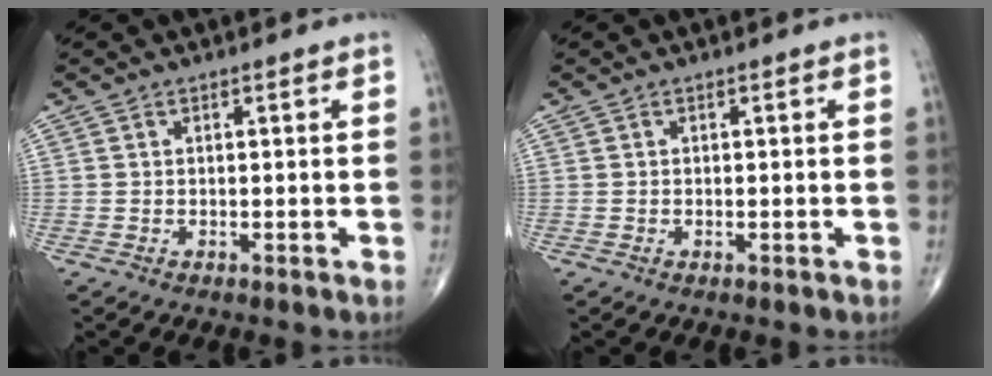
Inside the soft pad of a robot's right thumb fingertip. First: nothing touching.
{"total": 0.0}